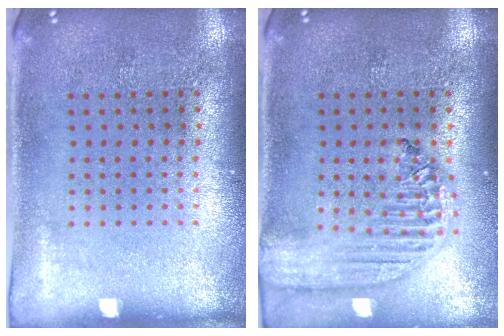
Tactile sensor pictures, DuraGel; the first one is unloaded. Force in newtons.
{"total": 2.2, "press": 1.9, "slide": 1.1}